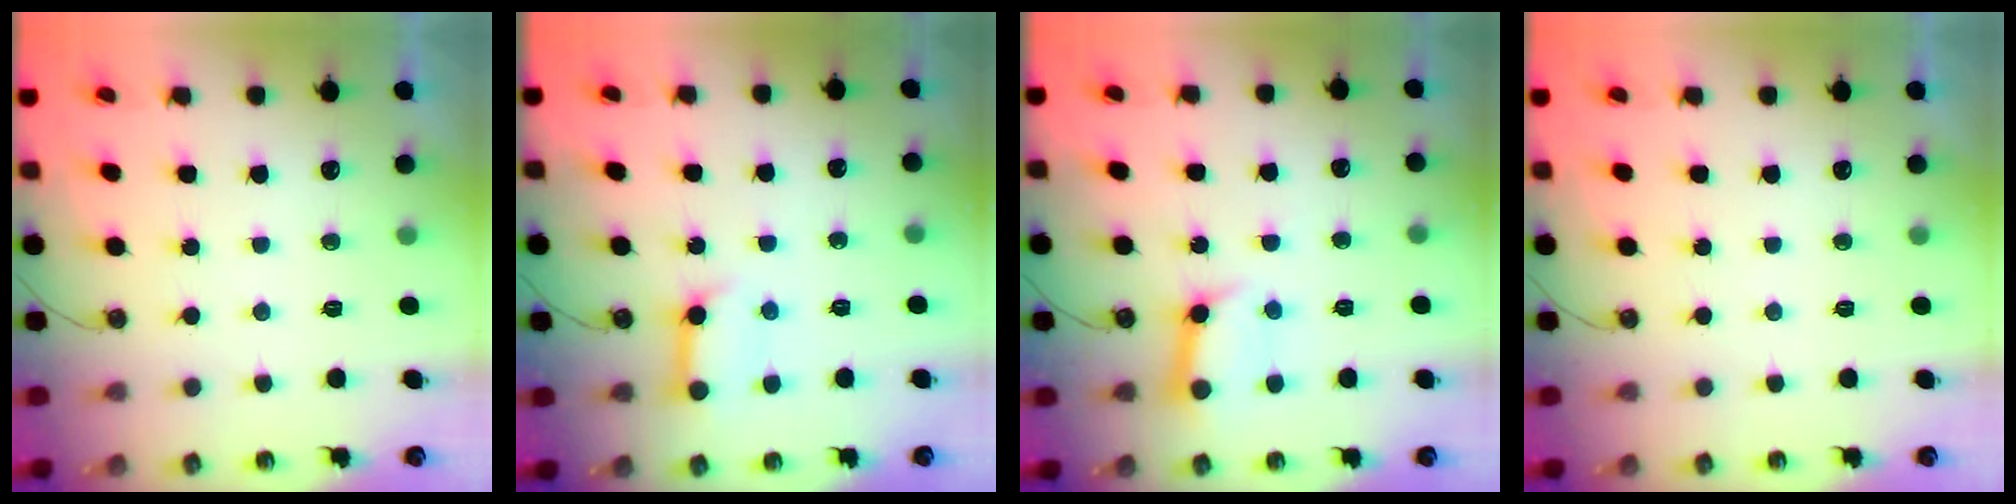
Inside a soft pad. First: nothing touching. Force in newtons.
{"total": 8.9, "press": 8.9, "slide": 1.0}
{"total": 10.5, "press": 10.4, "slide": 1.2}
{"total": 0.0}